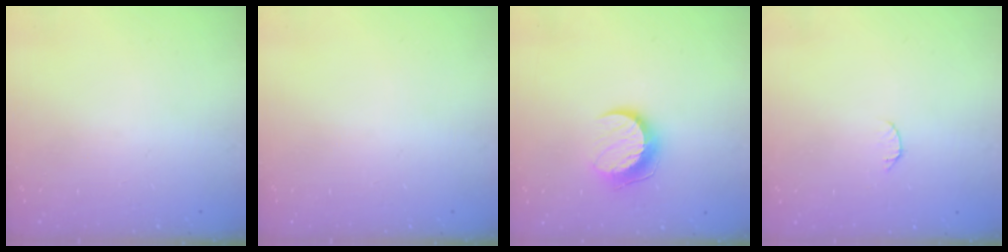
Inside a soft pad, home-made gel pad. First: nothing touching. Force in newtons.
{"total": 0.0}
{"total": 9.9, "press": 9.9, "slide": 0.2}
{"total": 5.6, "press": 5.5, "slide": 0.6}